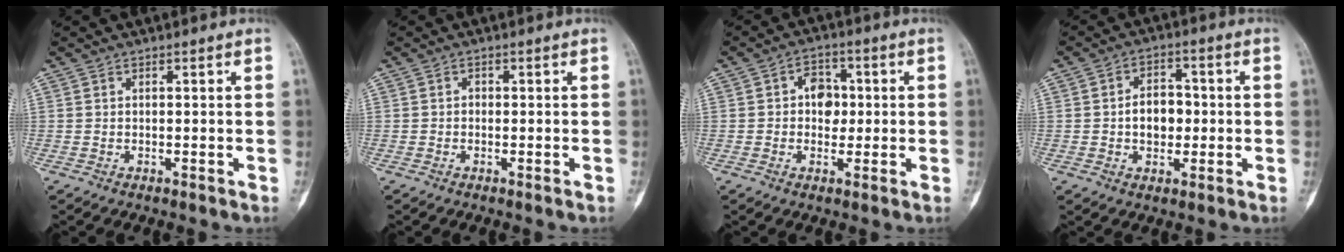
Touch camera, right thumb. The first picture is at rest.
{"total": 0.6, "force": [-0.3, 0.3, 0.4], "torque": [0.001, 0.002, -0.010]}
{"total": 5.7, "force": [0.5, 4.4, 3.6], "torque": [-0.025, 0.008, 0.003]}
{"total": 7.0, "force": [-0.4, 5.0, 4.8], "torque": [-0.052, 0.015, -0.009]}